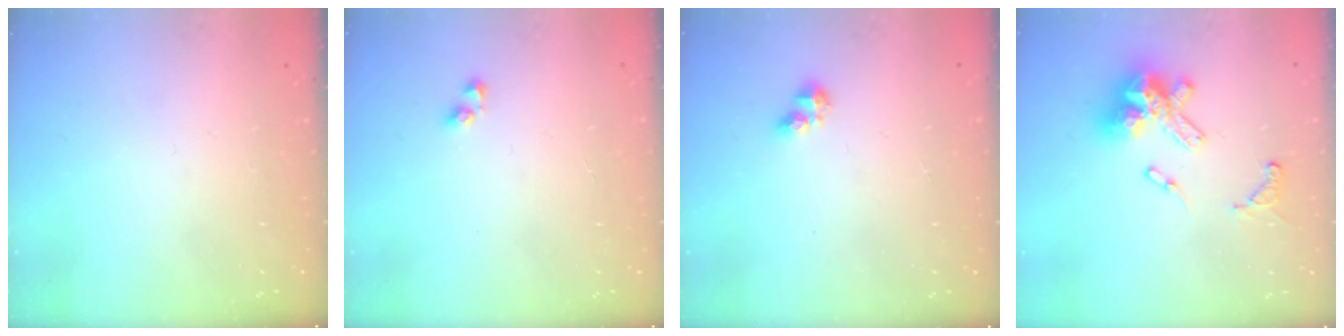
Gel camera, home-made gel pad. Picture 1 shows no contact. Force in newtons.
{"total": 2.9, "press": 2.9, "slide": 0.2}
{"total": 2.9, "press": 2.9, "slide": 0.3}
{"total": 15.9, "press": 15.9, "slide": 1.7}